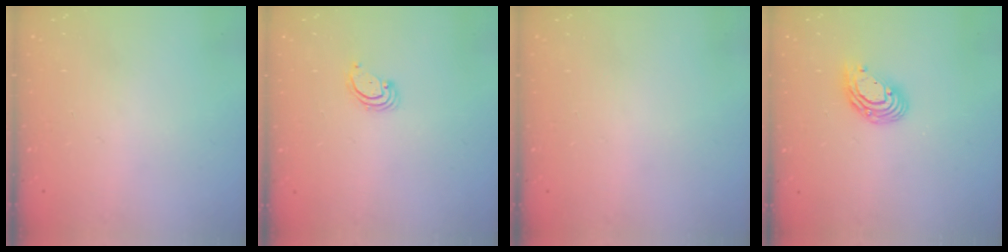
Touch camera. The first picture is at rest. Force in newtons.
{"total": 2.8, "press": 2.8, "slide": 0.2}
{"total": 0.0}
{"total": 9.1, "press": 9.1, "slide": 1.1}